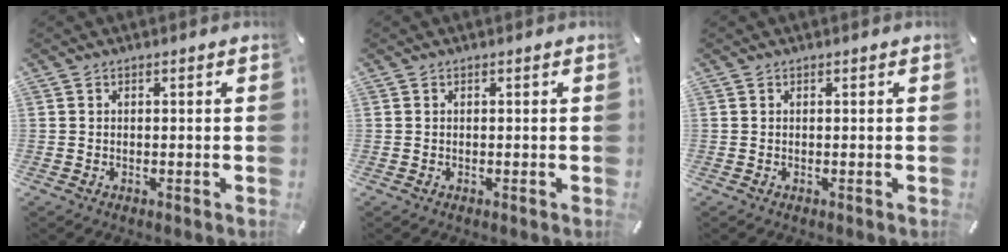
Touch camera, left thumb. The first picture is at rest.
{"total": 0.0}
{"total": 0.0}